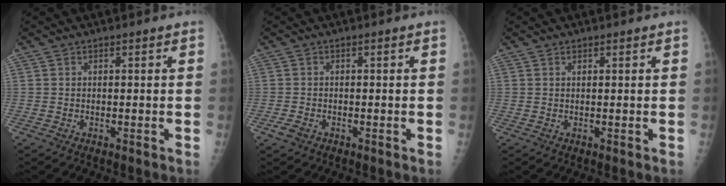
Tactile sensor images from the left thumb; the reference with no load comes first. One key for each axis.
{"total": 1.9, "fx": -1.0, "fy": 1.3, "fz": 1.0, "tx": -0.020, "ty": 0.000, "tz": -0.019}
{"total": 0.6, "fx": 0.4, "fy": 0.4, "fz": 0.2, "tx": 0.001, "ty": -0.002, "tz": 0.006}